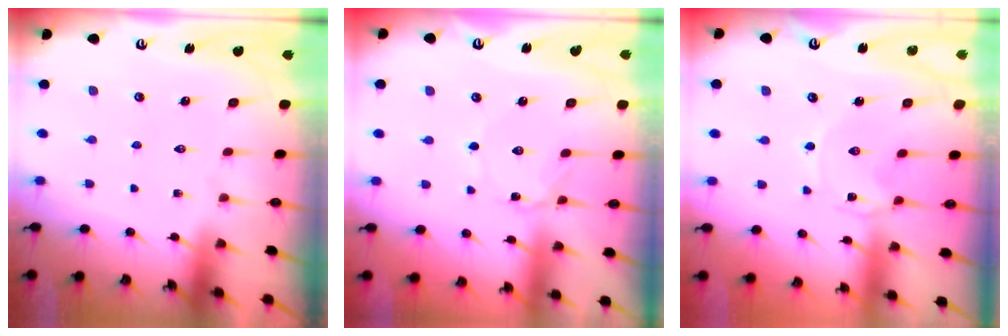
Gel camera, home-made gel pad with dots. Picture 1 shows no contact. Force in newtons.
{"total": 1.1, "press": 1.1, "slide": 0.1}
{"total": 0.5, "press": 0.5, "slide": 0.1}